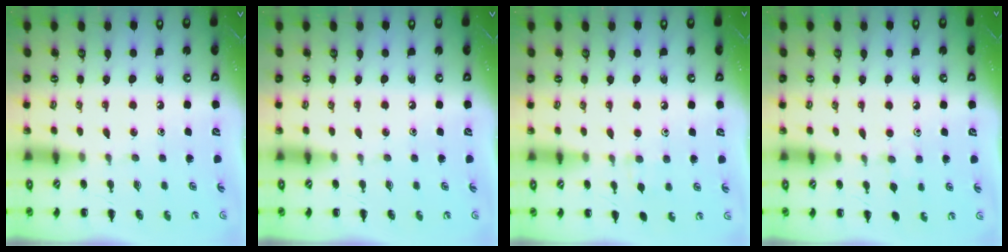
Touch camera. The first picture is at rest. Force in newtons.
{"total": 0.0}
{"total": 5.5, "press": 5.0, "slide": 2.2}
{"total": 5.5, "press": 5.1, "slide": 2.0}